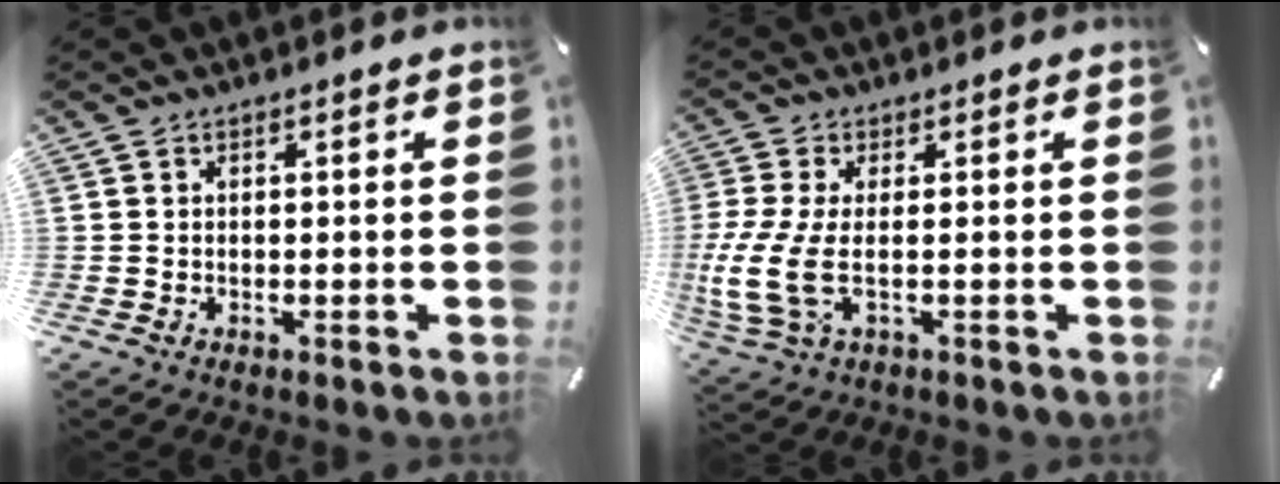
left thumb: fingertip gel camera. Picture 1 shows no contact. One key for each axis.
{"total": 9.8, "fx": -0.4, "fy": 4.3, "fz": 8.8, "tx": -0.201, "ty": -0.021, "tz": -0.003}